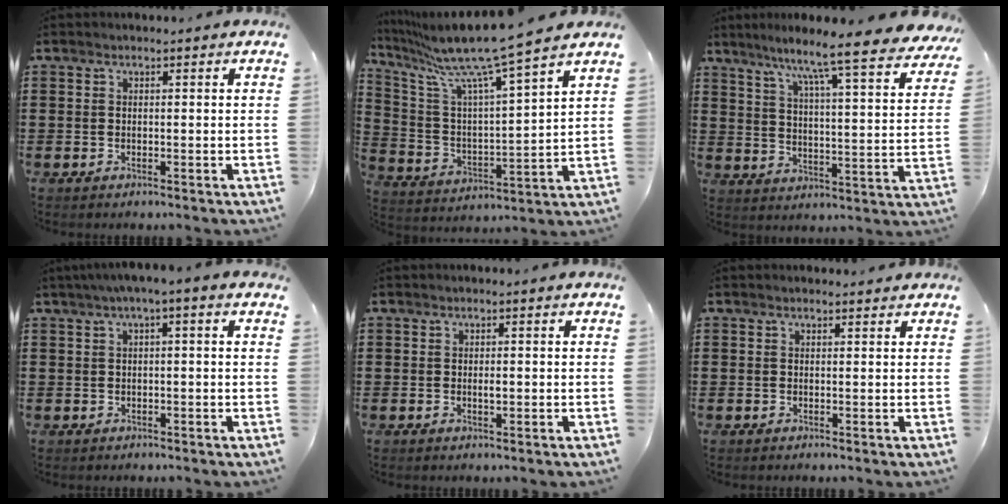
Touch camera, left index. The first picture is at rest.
{"total": 10.6, "force": [9.0, -0.8, 5.5], "torque": [-0.143, -0.064, 0.146]}
{"total": 8.4, "force": [7.3, -0.8, 4.2], "torque": [-0.095, -0.065, 0.111]}
{"total": 1.6, "force": [-0.6, 0.3, 1.5], "torque": [-0.025, 0.000, -0.013]}
{"total": 1.1, "force": [0.0, 0.4, 1.1], "torque": [-0.022, 0.000, -0.001]}
{"total": 0.6, "force": [0.6, 0.3, 0.0], "torque": [-0.001, 0.002, 0.011]}